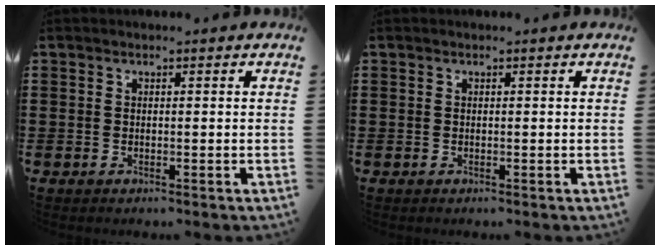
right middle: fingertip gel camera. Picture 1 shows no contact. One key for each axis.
{"total": 0.0}